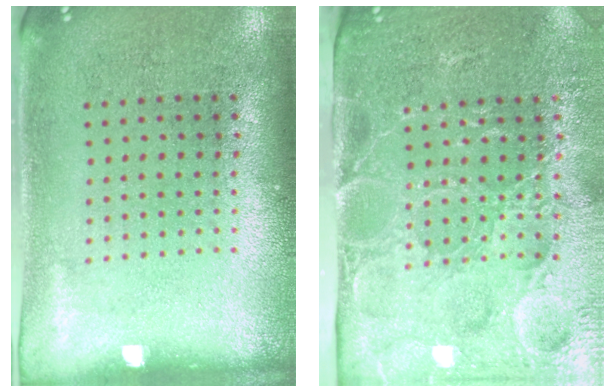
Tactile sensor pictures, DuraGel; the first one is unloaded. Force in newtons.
{"total": 4.8, "press": 4.1, "slide": 2.4}